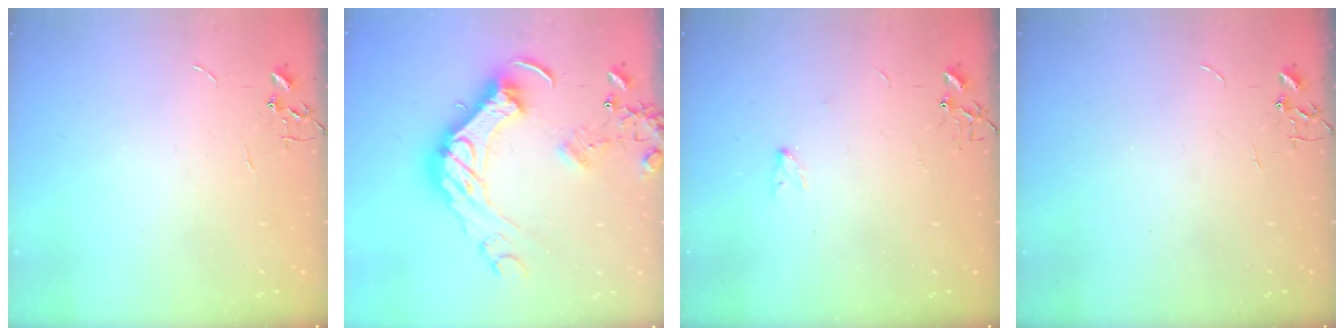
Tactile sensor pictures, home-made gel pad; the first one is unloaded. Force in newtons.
{"total": 23.6, "press": 23.4, "slide": 2.4}
{"total": 5.5, "press": 4.4, "slide": 3.2}
{"total": 0.0}